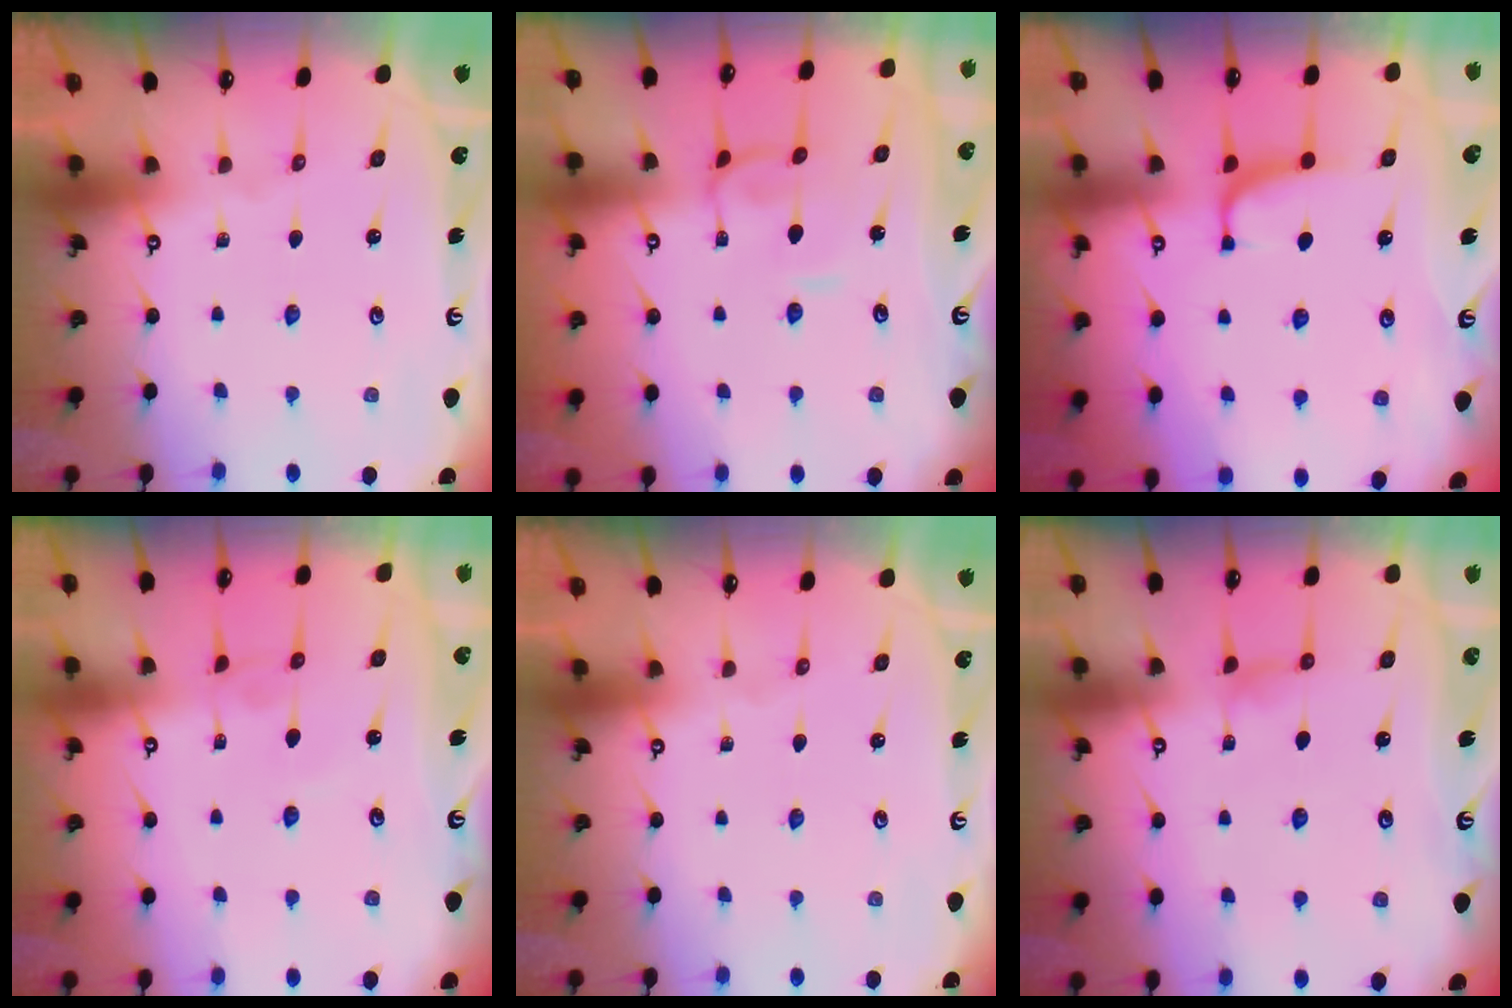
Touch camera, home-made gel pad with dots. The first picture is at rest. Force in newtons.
{"total": 2.0, "press": 2.0, "slide": 0.5}
{"total": 0.8, "press": 0.6, "slide": 0.5}
{"total": 2.2, "press": 2.2, "slide": 0.1}
{"total": 0.0}
{"total": 0.0}